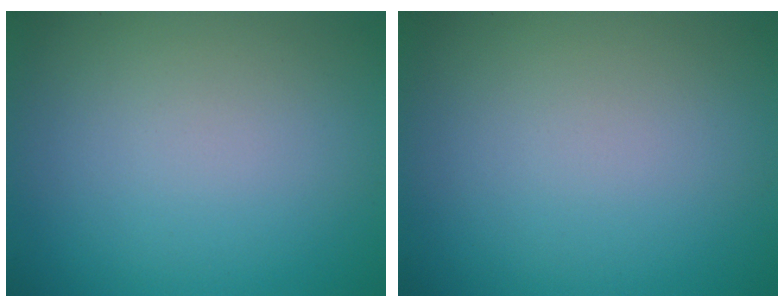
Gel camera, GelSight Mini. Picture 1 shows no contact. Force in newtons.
{"total": 0.0}